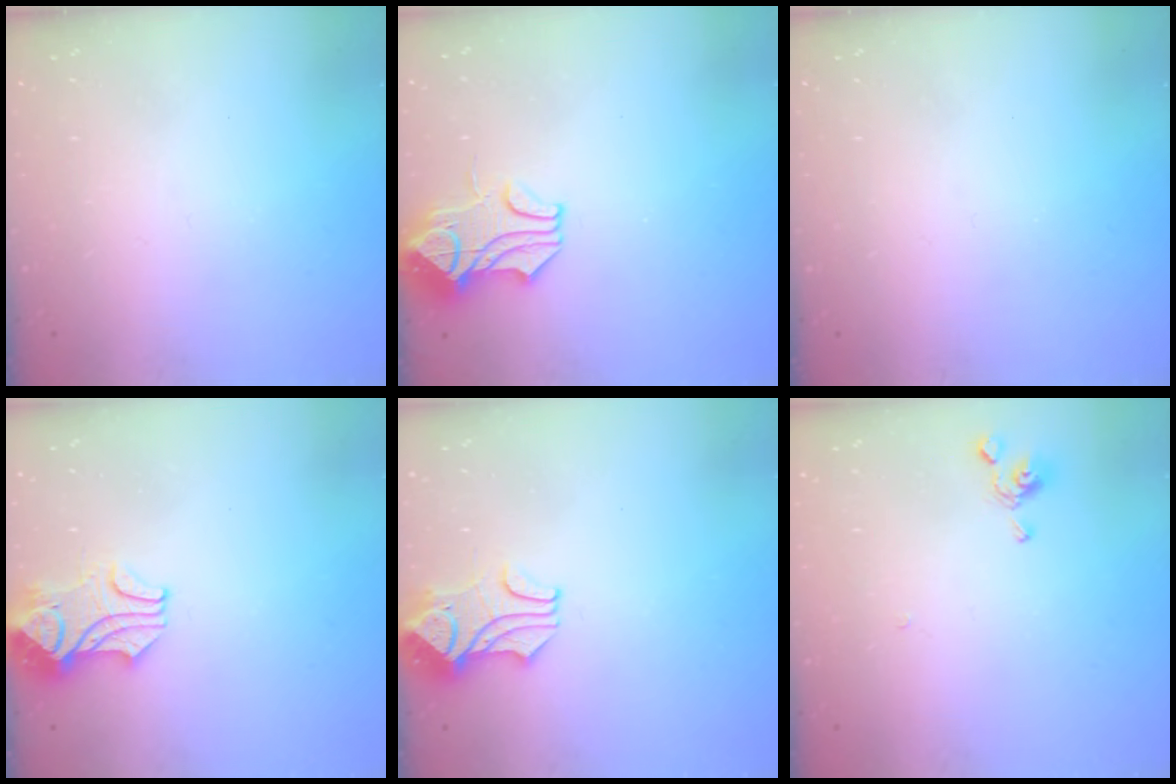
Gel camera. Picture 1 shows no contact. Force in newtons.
{"total": 1.4, "press": 0.3, "slide": 1.4}
{"total": 0.0}
{"total": 2.4, "press": 2.1, "slide": 1.0}
{"total": 1.8, "press": 1.4, "slide": 1.1}
{"total": 3.8, "press": 3.8, "slide": 0.6}